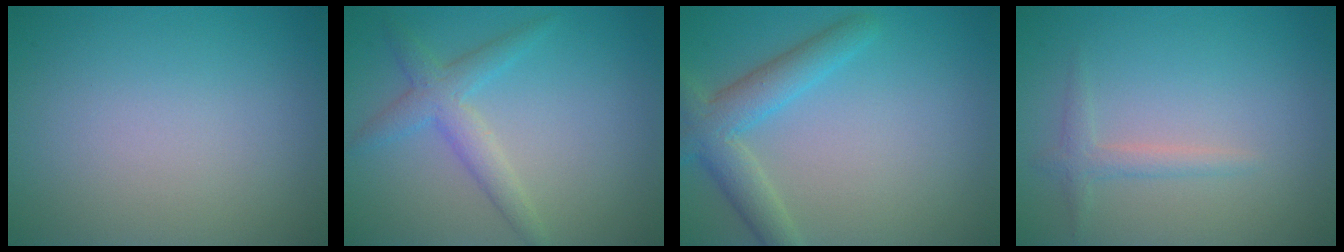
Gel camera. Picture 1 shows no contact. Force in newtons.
{"total": 3.0, "press": 3.0, "slide": 0.1}
{"total": 4.2, "press": 4.2, "slide": 0.1}
{"total": 1.5, "press": 1.5, "slide": 0.0}